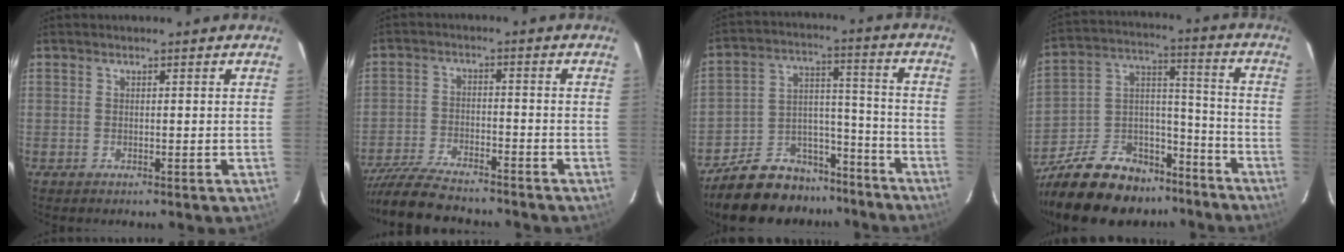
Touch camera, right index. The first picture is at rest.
{"total": 14.2, "force": [-12.5, 3.0, 5.9], "torque": [-0.143, -0.021, -0.218]}
{"total": 16.2, "force": [-13.2, 8.1, 4.8], "torque": [-0.108, 0.053, -0.190]}
{"total": 24.6, "force": [-18.7, 12.2, 10.3], "torque": [-0.225, 0.049, -0.278]}